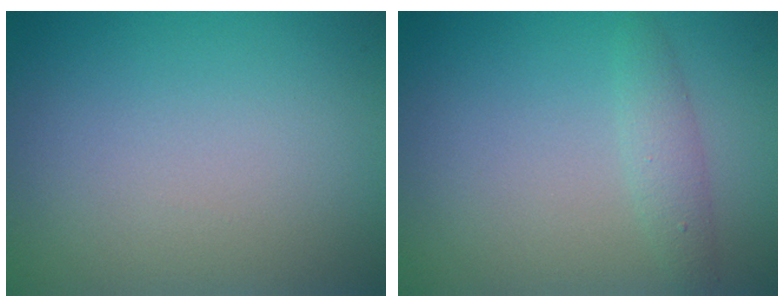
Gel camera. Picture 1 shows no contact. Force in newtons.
{"total": 1.7, "press": 1.7, "slide": 0.1}